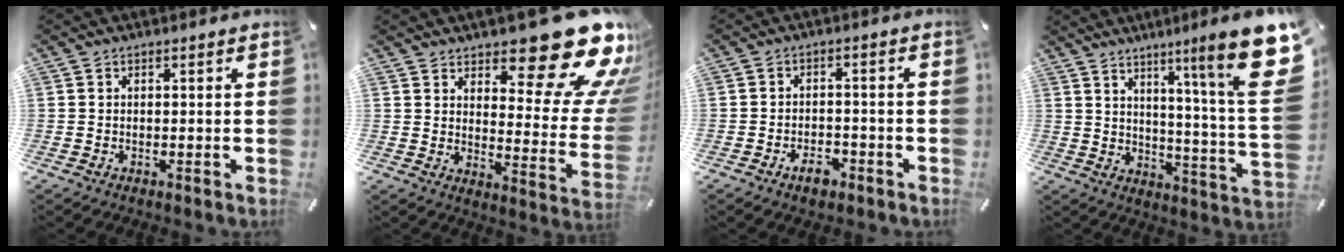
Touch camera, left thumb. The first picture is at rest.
{"total": 21.3, "force": [14.8, 7.8, 13.2], "torque": [-0.151, -0.117, 0.238]}
{"total": 4.6, "force": [-3.1, 2.4, 2.5], "torque": [-0.042, 0.015, -0.055]}
{"total": 17.7, "force": [8.2, 1.4, 15.6], "torque": [-0.227, -0.076, 0.109]}